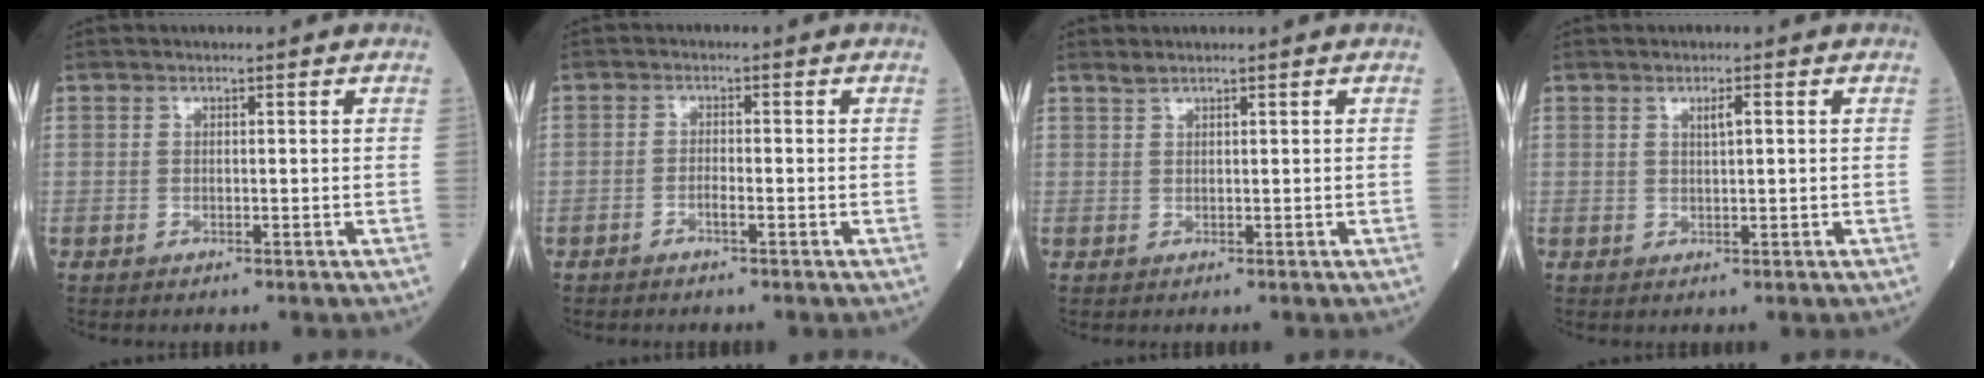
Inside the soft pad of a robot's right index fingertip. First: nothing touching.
{"total": 1.4, "force": [-0.9, 0.2, 1.0], "torque": [-0.020, 0.003, -0.019]}
{"total": 0.7, "force": [0.7, 0.0, 0.1], "torque": [-0.008, 0.008, 0.018]}
{"total": 1.5, "force": [0.6, 0.2, 1.4], "torque": [-0.025, 0.000, 0.009]}